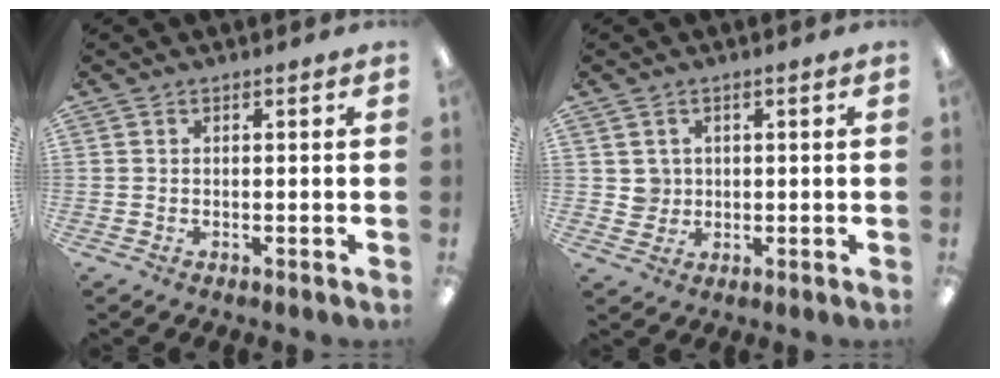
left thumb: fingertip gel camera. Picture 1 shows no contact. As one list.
[{"total": 3.2, "force": [1.1, 3.0, 0.1], "torque": [-0.004, 0.002, 0.019]}]